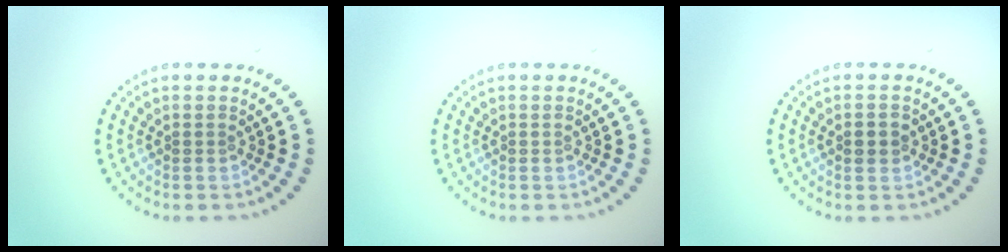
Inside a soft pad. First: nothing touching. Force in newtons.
{"total": 0.0}
{"total": 1.3, "press": 1.3, "slide": 0.1}